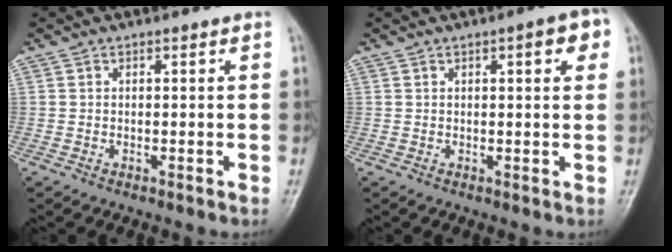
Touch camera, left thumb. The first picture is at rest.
{"total": 4.5, "force": [1.8, 1.4, 3.9], "torque": [-0.038, 0.001, 0.017]}